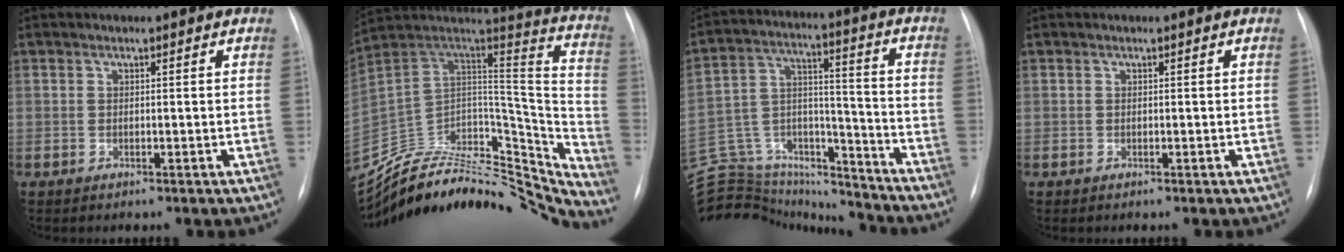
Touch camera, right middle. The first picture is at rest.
{"total": 32.4, "force": [-29.8, 7.9, 9.8], "torque": [-0.125, 0.015, -0.437]}
{"total": 27.0, "force": [-24.9, 7.1, 7.6], "torque": [-0.191, 0.018, -0.385]}
{"total": 0.0}